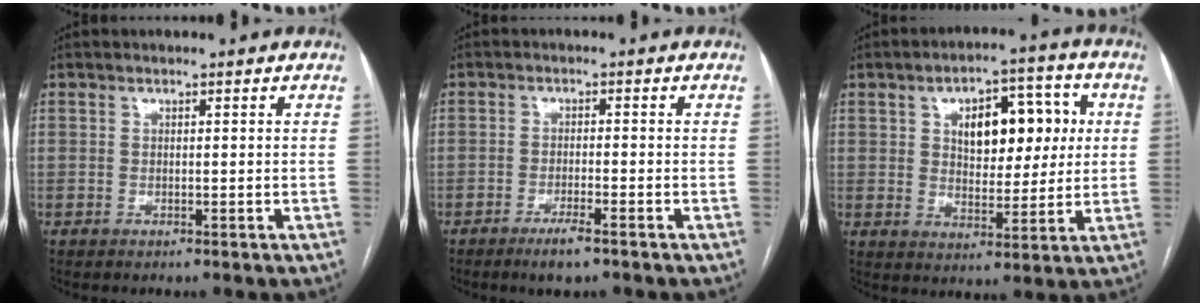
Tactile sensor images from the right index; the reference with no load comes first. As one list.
[{"total": 3.7, "force": [-2.6, 0.3, 2.6], "torque": [-0.050, -0.006, -0.045]}, {"total": 11.6, "force": [2.9, 5.9, 9.5], "torque": [-0.133, 0.024, 0.048]}]